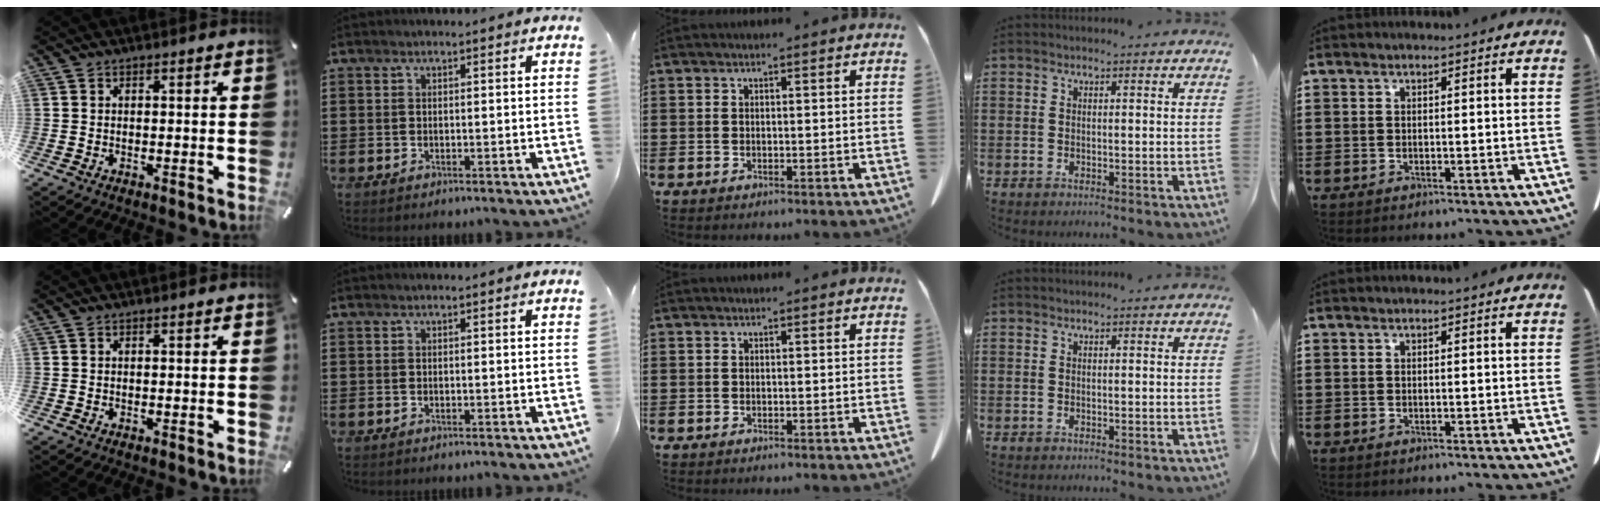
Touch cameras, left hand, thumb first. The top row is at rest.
{}